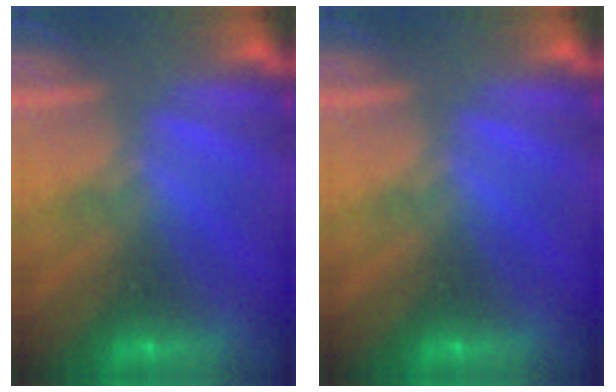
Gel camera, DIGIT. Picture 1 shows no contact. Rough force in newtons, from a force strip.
{"total": 0.0}